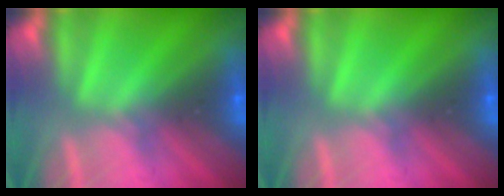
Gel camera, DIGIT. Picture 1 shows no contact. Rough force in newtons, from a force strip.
{"total": 0.0}